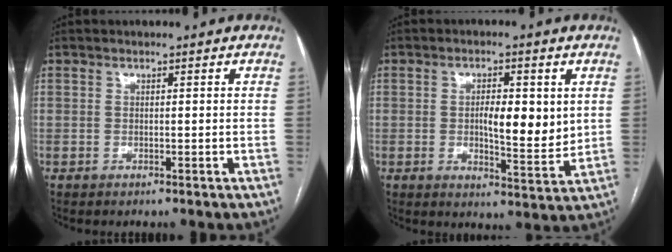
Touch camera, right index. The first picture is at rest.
{"total": 7.5, "force": [1.0, 2.3, 7.1], "torque": [-0.109, -0.006, 0.018]}